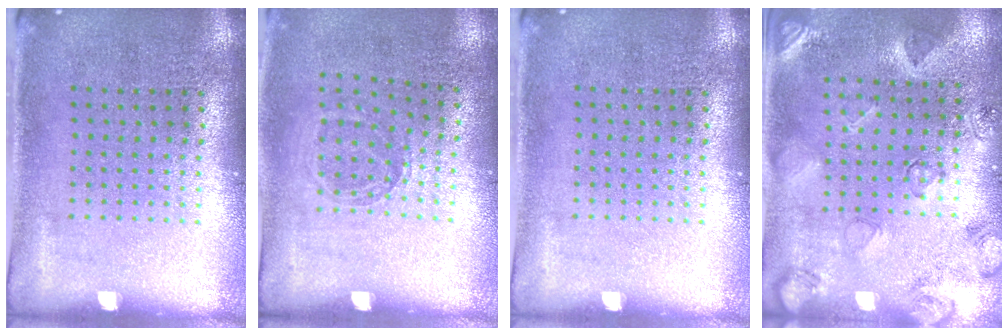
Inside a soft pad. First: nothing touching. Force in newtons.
{"total": 0.9, "press": 0.8, "slide": 0.5}
{"total": 0.0}
{"total": 2.6, "press": 1.9, "slide": 1.7}